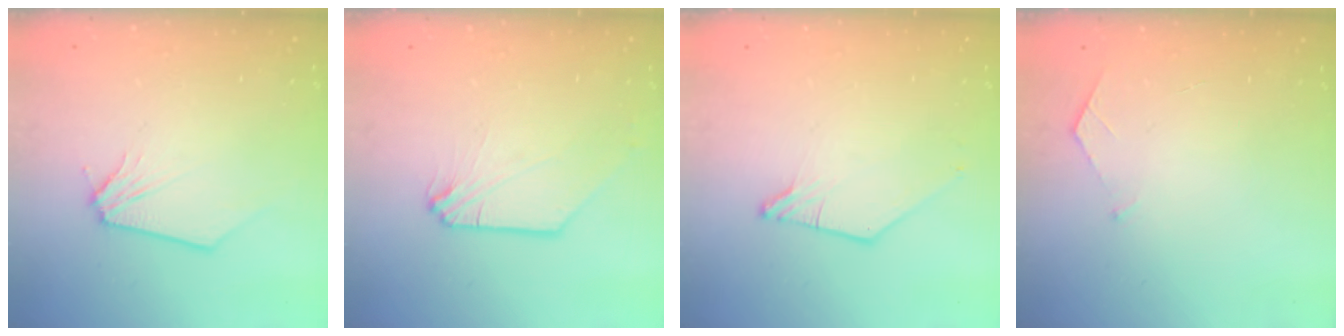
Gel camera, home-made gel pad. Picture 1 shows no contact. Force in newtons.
{"total": 0.9, "press": 0.9, "slide": 0.1}
{"total": 1.0, "press": 1.0, "slide": 0.1}
{"total": 4.4, "press": 4.3, "slide": 0.6}